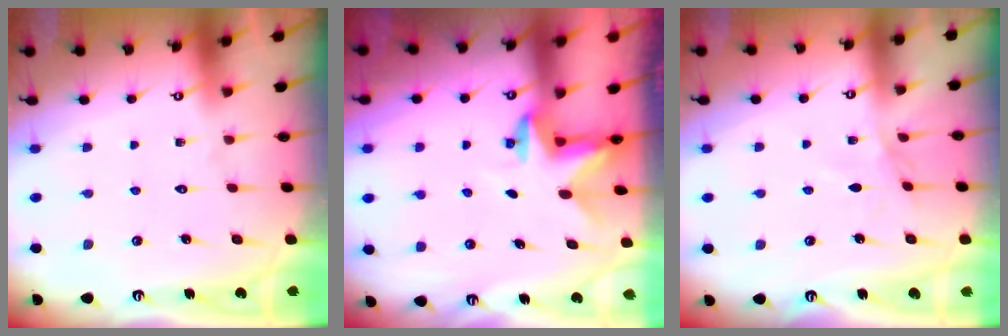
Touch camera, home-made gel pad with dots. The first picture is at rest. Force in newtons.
{"total": 2.4, "press": 2.3, "slide": 0.4}
{"total": 3.7, "press": 3.7, "slide": 0.5}